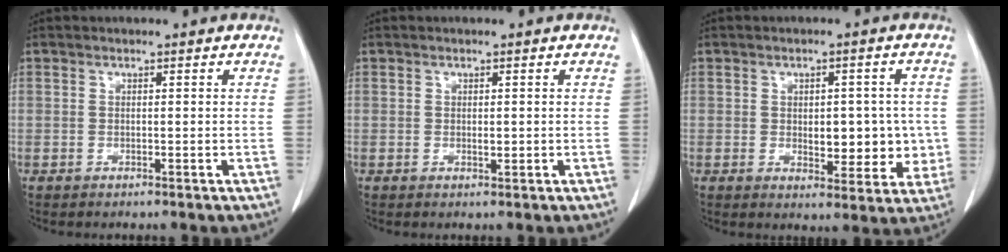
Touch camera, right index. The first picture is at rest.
{"total": 0.9, "force": [0.0, 0.4, 0.8], "torque": [-0.015, -0.003, 0.000]}
{"total": 8.2, "force": [-0.4, 4.5, 6.9], "torque": [-0.074, 0.005, 0.003]}